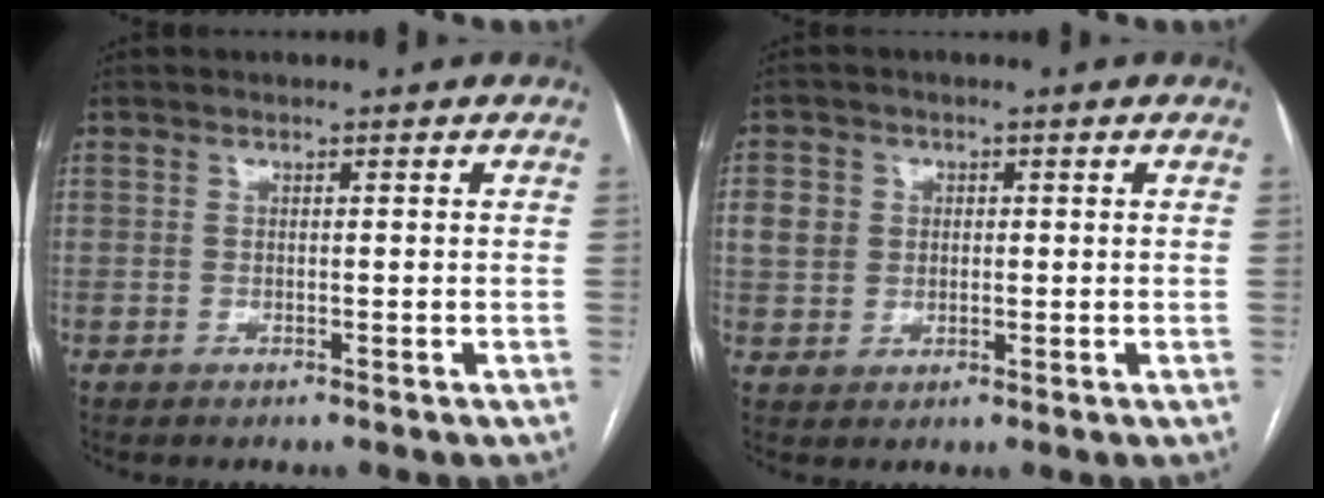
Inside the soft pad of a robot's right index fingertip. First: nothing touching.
{"total": 4.7, "force": [0.8, 4.3, 1.6], "torque": [-0.032, 0.018, 0.019]}